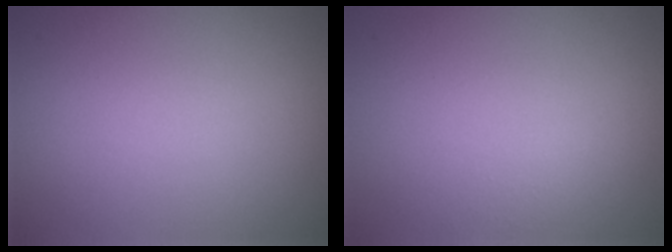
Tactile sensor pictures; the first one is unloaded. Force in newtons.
{"total": 1.0, "press": 1.0, "slide": 0.0}